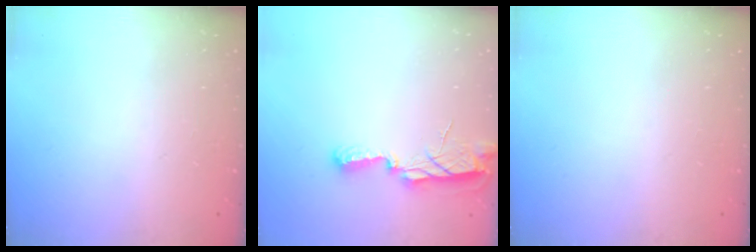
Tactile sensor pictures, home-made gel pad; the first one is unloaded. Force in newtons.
{"total": 7.3, "press": 7.3, "slide": 0.5}
{"total": 0.0}